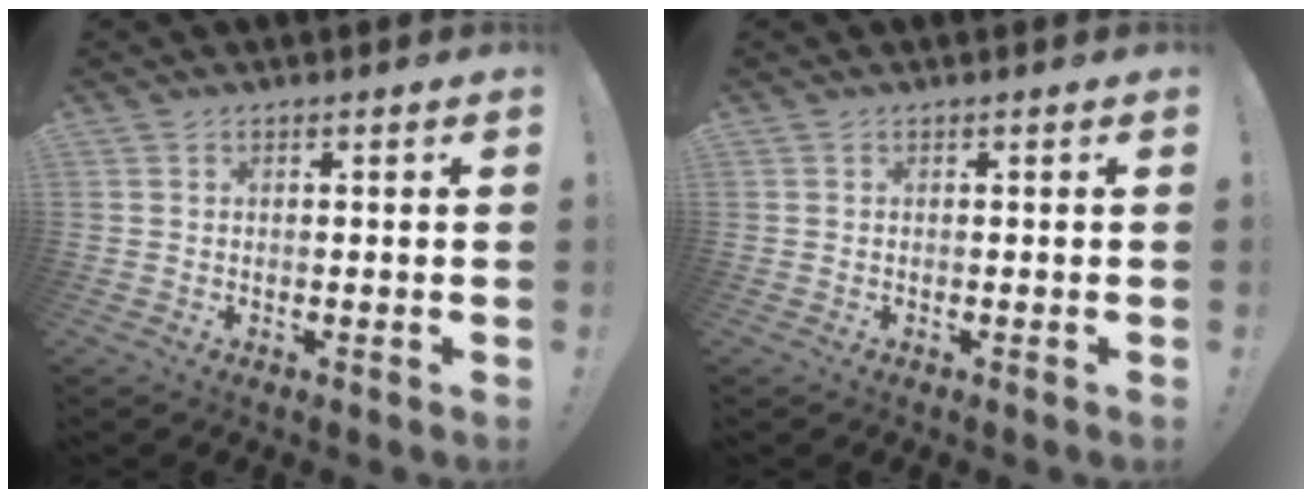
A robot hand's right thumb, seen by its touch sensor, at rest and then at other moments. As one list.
[{"total": 0.0}]